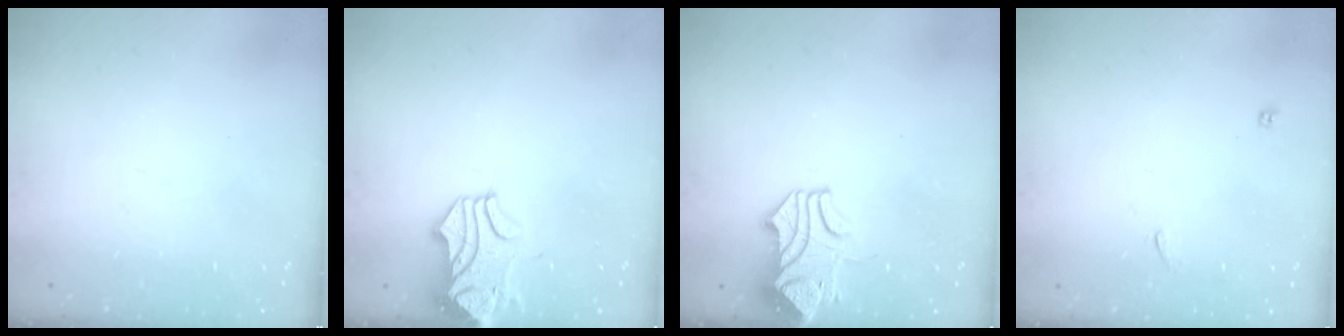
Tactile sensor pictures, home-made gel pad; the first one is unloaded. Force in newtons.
{"total": 1.8, "press": 1.2, "slide": 1.4}
{"total": 2.0, "press": 1.9, "slide": 0.6}
{"total": 1.9, "press": 1.6, "slide": 1.0}